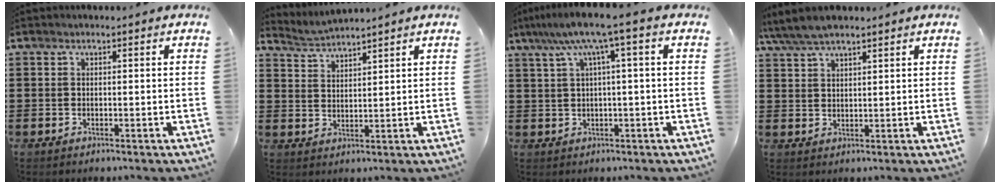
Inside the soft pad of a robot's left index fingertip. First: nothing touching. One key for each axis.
{"total": 2.7, "fx": 2.7, "fy": -0.5, "fz": -0.3, "tx": -0.004, "ty": -0.013, "tz": 0.047}
{"total": 6.9, "fx": 2.3, "fy": -0.1, "fz": 6.5, "tx": -0.129, "ty": -0.002, "tz": 0.036}
{"total": 4.6, "fx": 3.7, "fy": 1.1, "fz": 2.4, "tx": -0.057, "ty": -0.002, "tz": 0.069}